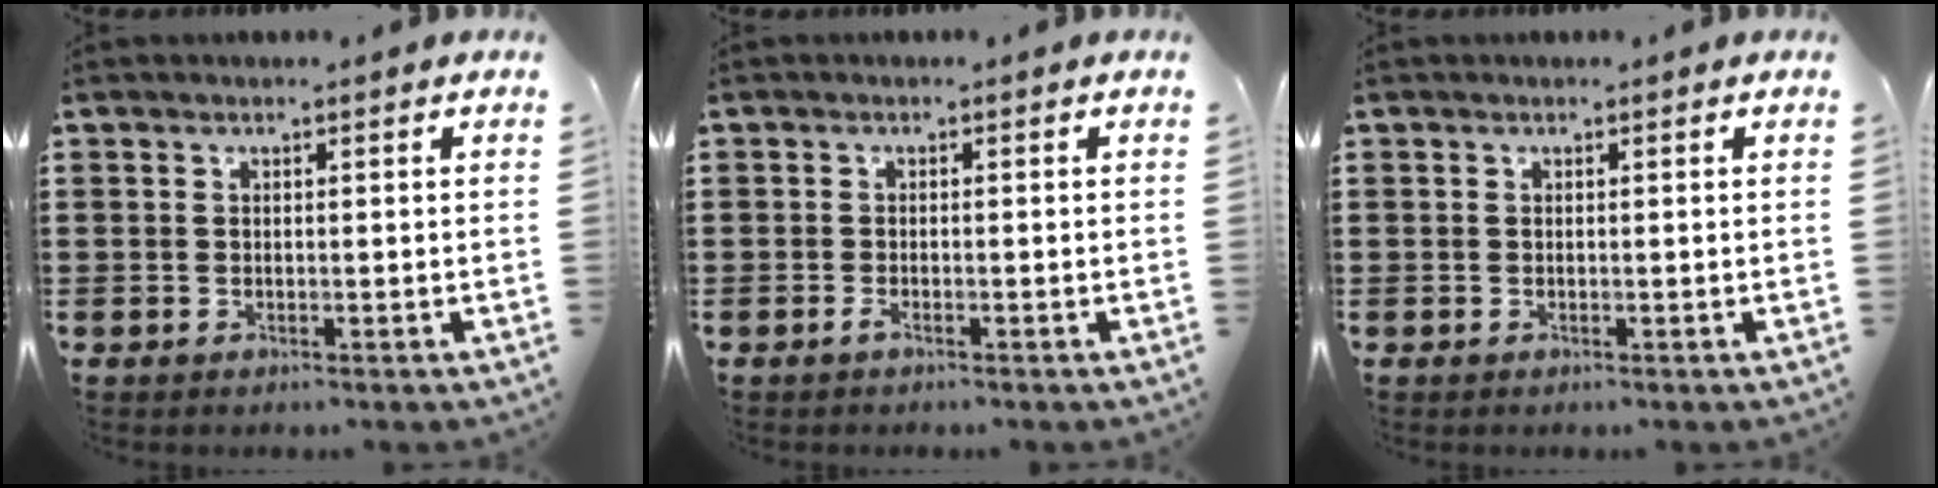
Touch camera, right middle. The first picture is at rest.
{"total": 0.9, "force": [-0.6, 0.2, 0.6], "torque": [-0.013, -0.003, -0.012]}
{"total": 0.0}